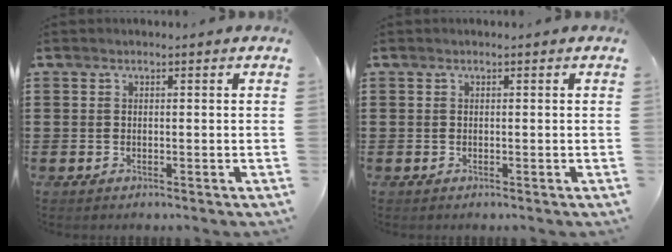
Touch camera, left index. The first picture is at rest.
{"total": 0.0}